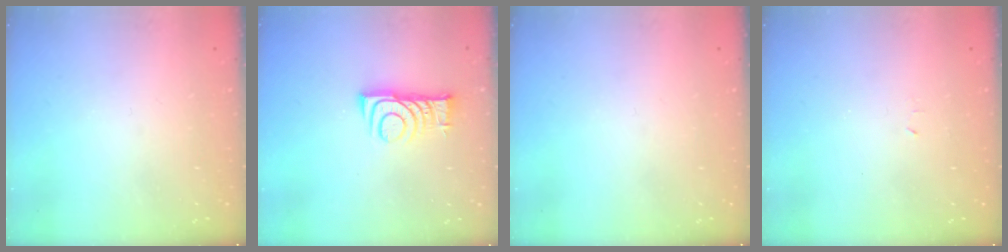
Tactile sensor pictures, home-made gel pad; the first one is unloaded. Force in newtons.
{"total": 8.7, "press": 8.7, "slide": 0.5}
{"total": 0.0}
{"total": 2.9, "press": 2.9, "slide": 0.4}